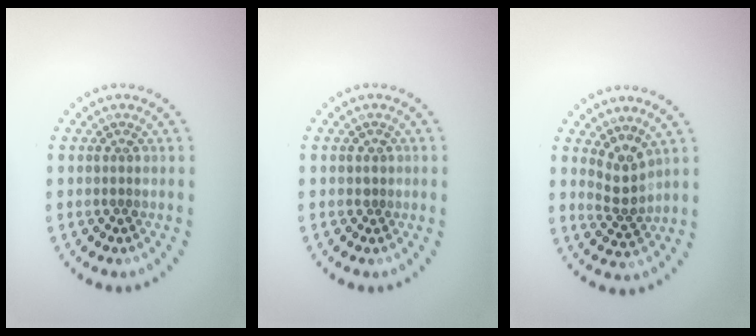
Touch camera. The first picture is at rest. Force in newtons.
{"total": 0.5, "press": 0.2, "slide": 0.5}
{"total": 2.4, "press": 1.9, "slide": 1.5}